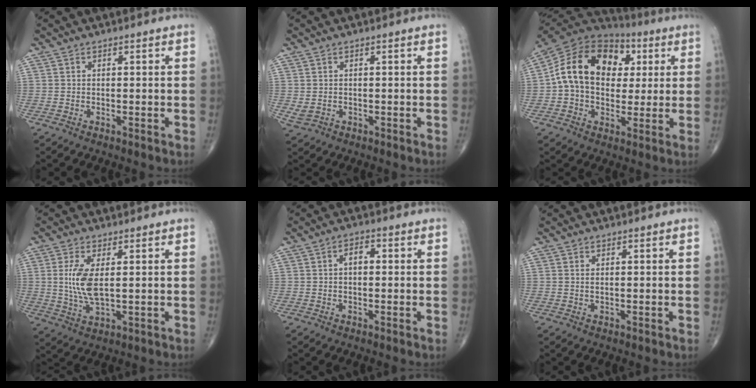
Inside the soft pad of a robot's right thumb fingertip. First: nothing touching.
{"total": 1.9, "force": [-0.2, 1.6, 1.1], "torque": [-0.026, 0.000, 0.004]}
{"total": 19.7, "force": [3.0, 14.2, 13.2], "torque": [-0.216, 0.027, 0.045]}
{"total": 7.5, "force": [1.0, 2.9, 6.8], "torque": [-0.154, -0.012, 0.026]}
{"total": 2.9, "force": [0.3, 1.7, 2.3], "torque": [-0.035, 0.011, 0.002]}
{"total": 0.6, "force": [0.2, 0.2, 0.5], "torque": [-0.016, 0.002, 0.006]}